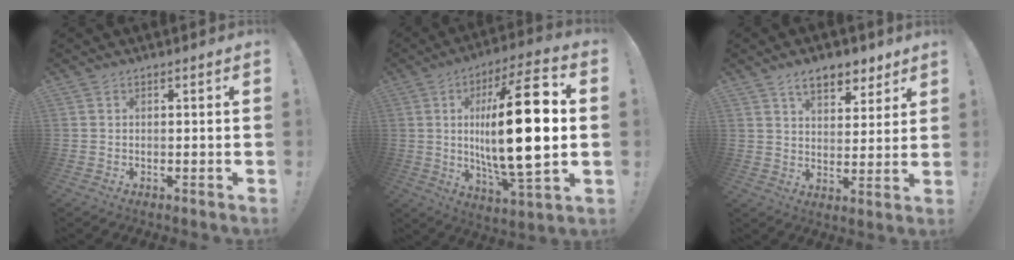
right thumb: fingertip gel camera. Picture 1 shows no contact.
{"total": 25.9, "force": [0.7, 8.0, 24.7], "torque": [-0.429, -0.009, -0.001]}
{"total": 9.5, "force": [6.3, 5.1, 4.8], "torque": [-0.066, -0.033, 0.115]}